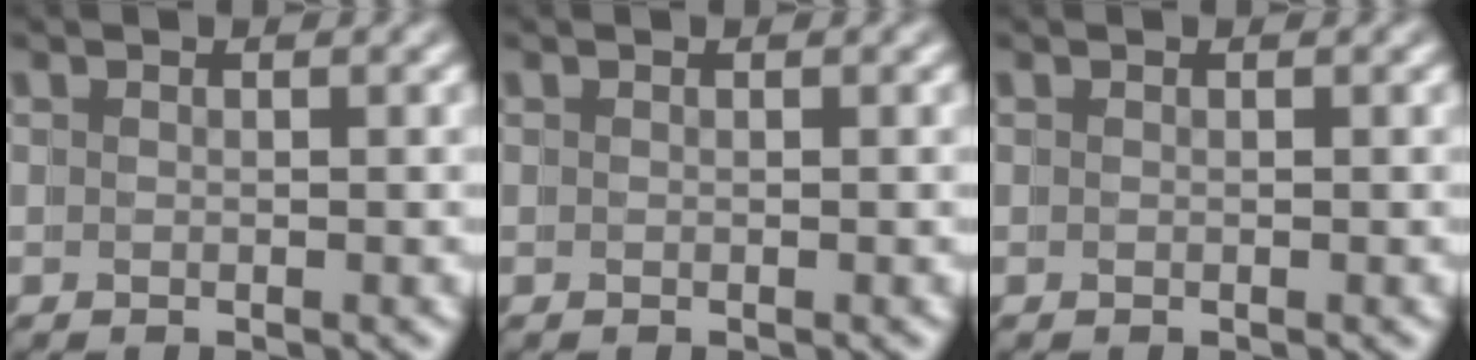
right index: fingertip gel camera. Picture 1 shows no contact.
{"total": 0.0}
{"total": 0.0}